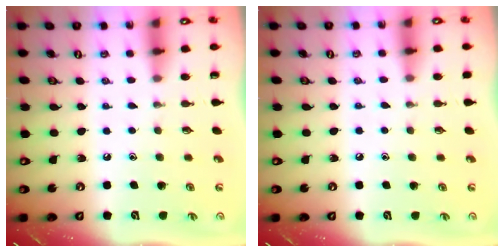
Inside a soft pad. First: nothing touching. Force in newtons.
{"total": 2.9, "press": 2.9, "slide": 0.5}